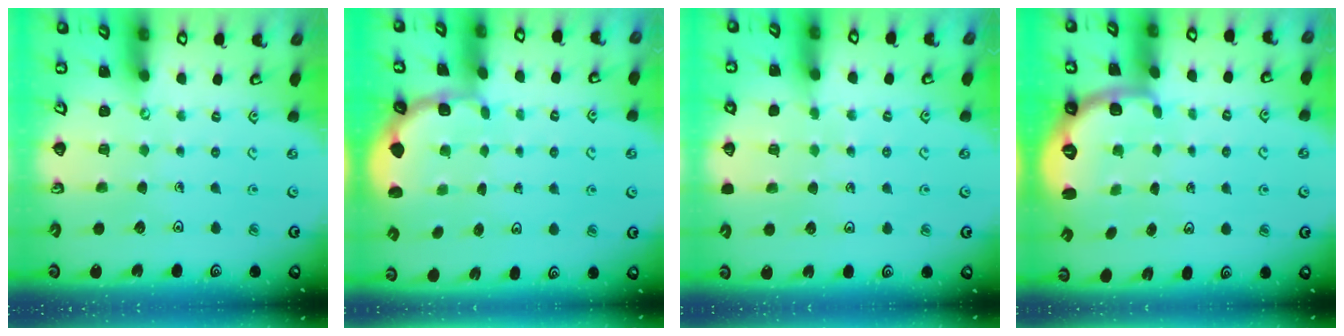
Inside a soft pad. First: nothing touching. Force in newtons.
{"total": 1.9, "press": 1.8, "slide": 0.7}
{"total": 4.6, "press": 4.5, "slide": 0.9}
{"total": 2.6, "press": 1.6, "slide": 2.1}